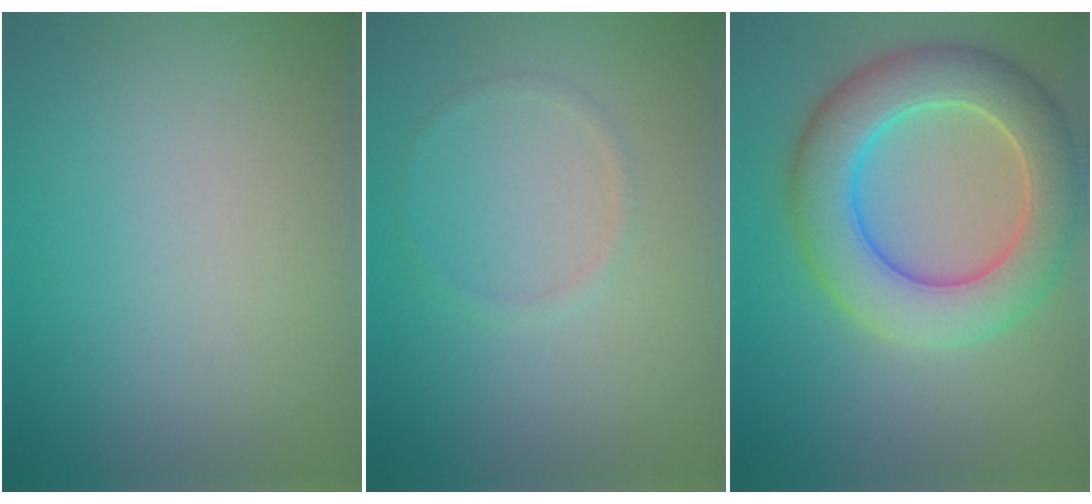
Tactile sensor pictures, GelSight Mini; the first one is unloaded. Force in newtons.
{"total": 0.7, "press": 0.7, "slide": 0.1}
{"total": 8.2, "press": 8.2, "slide": 0.5}